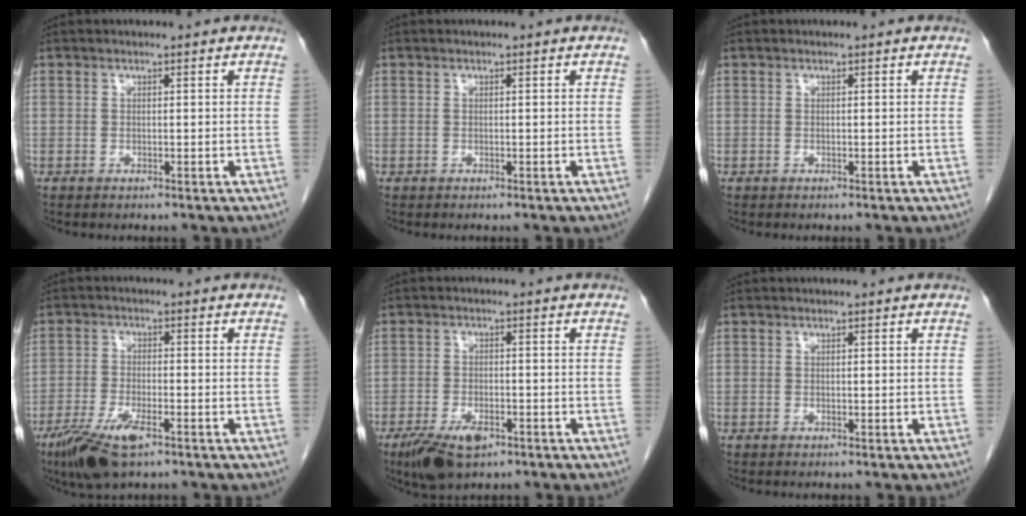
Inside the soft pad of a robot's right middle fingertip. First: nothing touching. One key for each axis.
{"total": 0.0}
{"total": 0.0}
{"total": 8.1, "fx": -5.0, "fy": 2.2, "fz": 6.0, "tx": -0.116, "ty": -0.014, "tz": -0.086}
{"total": 6.9, "fx": -4.2, "fy": 3.0, "fz": 4.6, "tx": -0.083, "ty": -0.008, "tz": -0.067}
{"total": 0.0}